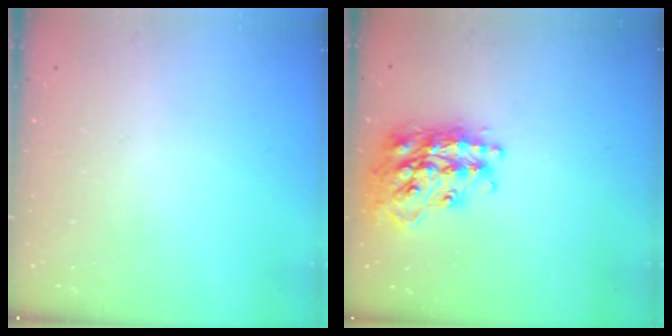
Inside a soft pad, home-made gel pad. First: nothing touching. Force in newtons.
{"total": 21.9, "press": 21.8, "slide": 1.8}